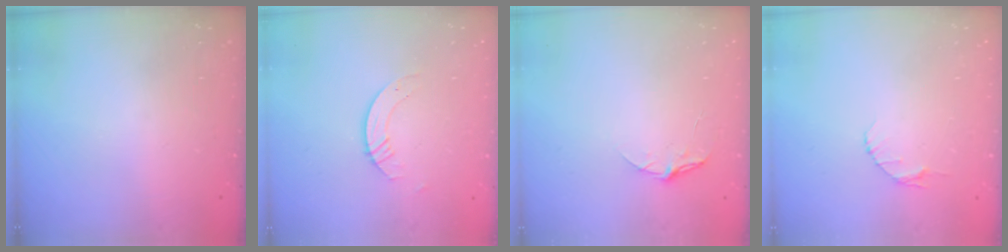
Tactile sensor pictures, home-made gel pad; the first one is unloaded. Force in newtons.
{"total": 3.5, "press": 3.5, "slide": 0.4}
{"total": 5.3, "press": 5.2, "slide": 0.6}
{"total": 4.0, "press": 4.0, "slide": 0.6}